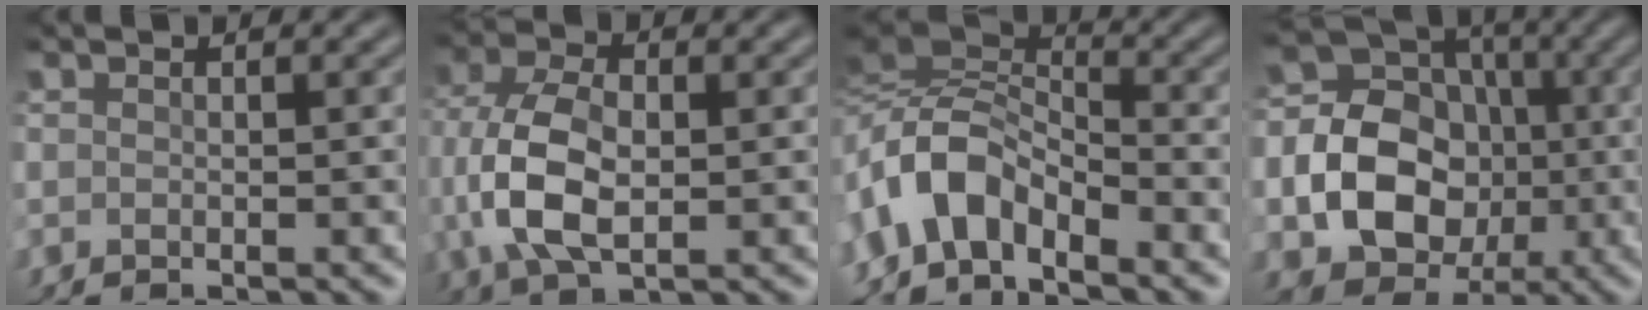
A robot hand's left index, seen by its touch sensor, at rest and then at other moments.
{"total": 7.4, "force": [-0.5, 4.3, 6.0], "torque": [-0.147, 0.004, -0.012]}
{"total": 5.6, "force": [-2.5, 2.9, 4.0], "torque": [-0.076, 0.013, -0.055]}
{"total": 12.4, "force": [-1.5, 10.4, 6.6], "torque": [-0.139, 0.003, -0.039]}